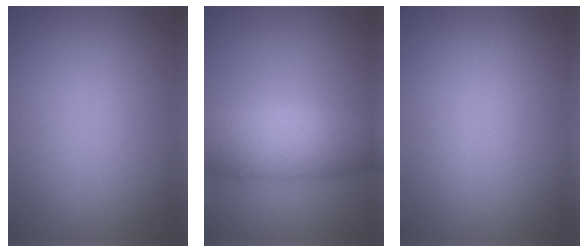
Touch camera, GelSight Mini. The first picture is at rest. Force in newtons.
{"total": 7.1, "press": 7.1, "slide": 0.2}
{"total": 0.0}